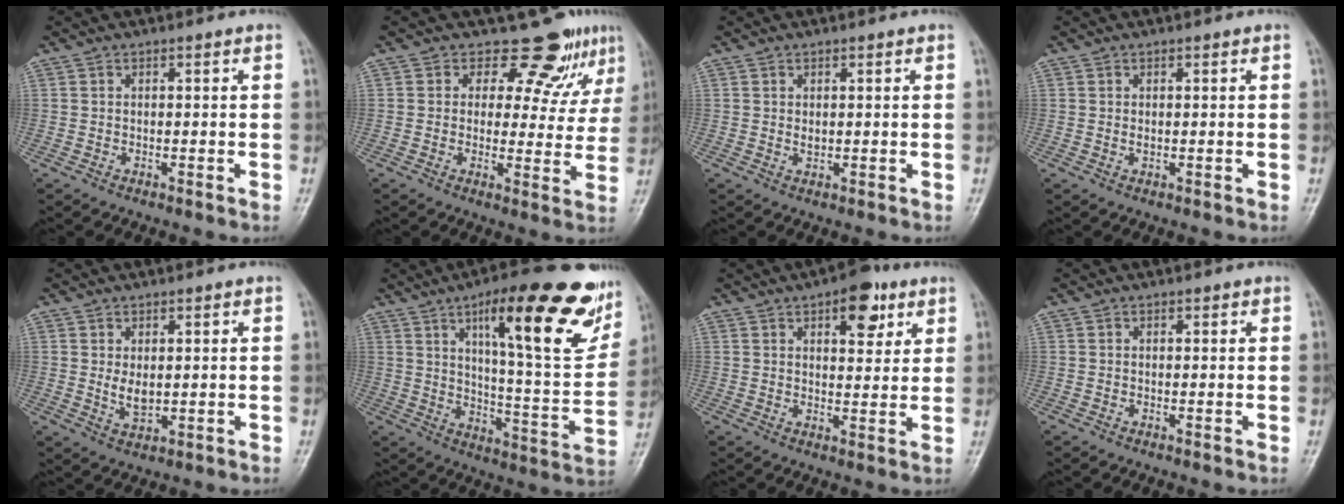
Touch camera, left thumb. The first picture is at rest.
{"total": 9.8, "force": [7.5, 5.2, 3.6], "torque": [-0.003, -0.050, 0.085]}
{"total": 1.4, "force": [0.4, 0.9, 0.9], "torque": [-0.010, -0.004, 0.009]}
{"total": 0.9, "force": [0.2, 0.6, 0.6], "torque": [-0.009, -0.001, 0.005]}
{"total": 3.8, "force": [0.7, 2.4, 2.9], "torque": [-0.042, -0.013, 0.019]}
{"total": 26.0, "force": [13.5, 6.8, 21.2], "torque": [-0.261, -0.045, 0.200]}
{"total": 9.0, "force": [4.6, 4.4, 6.3], "torque": [-0.055, -0.016, 0.059]}
{"total": 0.7, "force": [0.4, 0.5, 0.2], "torque": [0.003, -0.001, 0.002]}